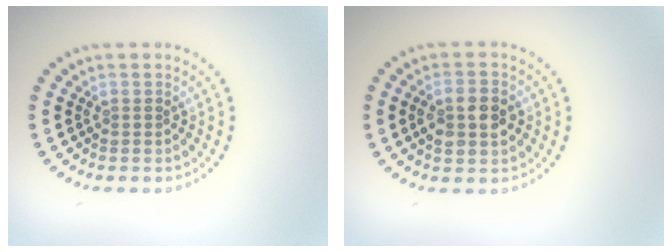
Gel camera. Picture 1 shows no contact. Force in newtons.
{"total": 3.8, "press": 3.7, "slide": 0.2}